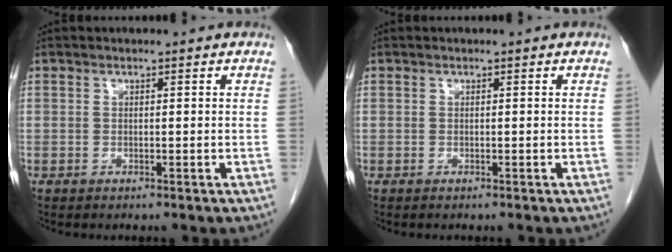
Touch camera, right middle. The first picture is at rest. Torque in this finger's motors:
{"motor_torque": [0.09, 0.04, -0.02, 0.00]}